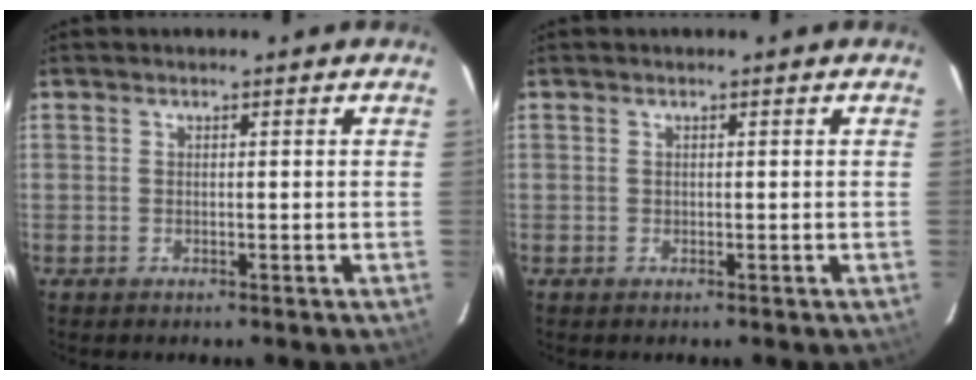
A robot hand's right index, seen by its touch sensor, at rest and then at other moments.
{"total": 0.0}